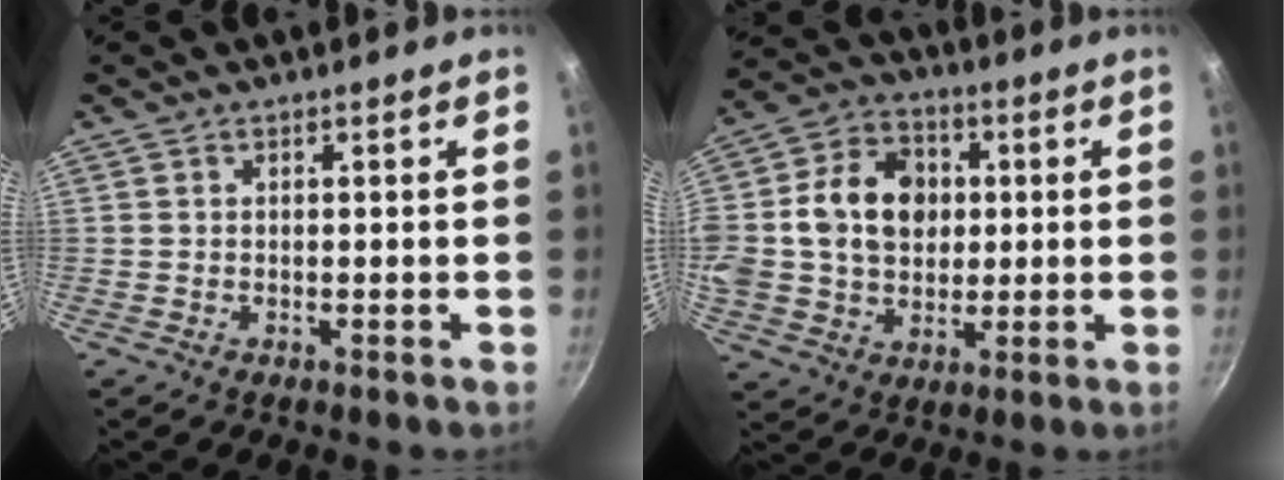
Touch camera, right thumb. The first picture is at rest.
{"total": 18.1, "force": [2.0, 14.1, 11.1], "torque": [-0.181, 0.023, 0.026]}